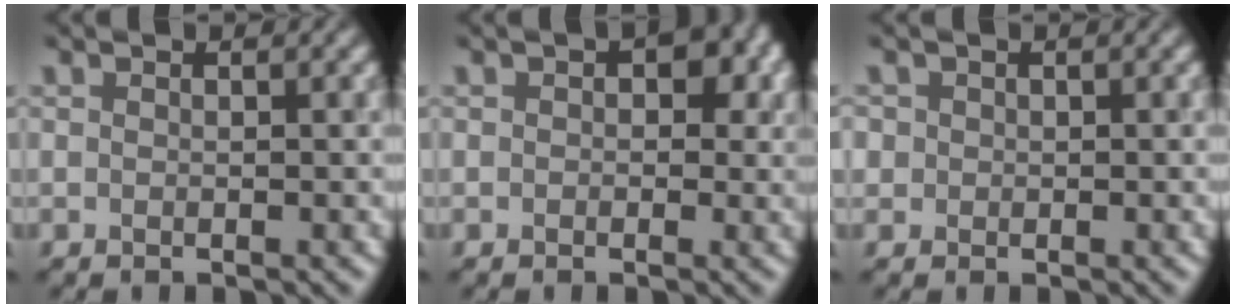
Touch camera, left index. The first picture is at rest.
{"total": 3.4, "force": [0.8, 2.4, 2.3], "torque": [-0.013, -0.003, 0.006]}
{"total": 1.4, "force": [0.4, 1.3, 0.4], "torque": [-0.002, 0.005, 0.000]}